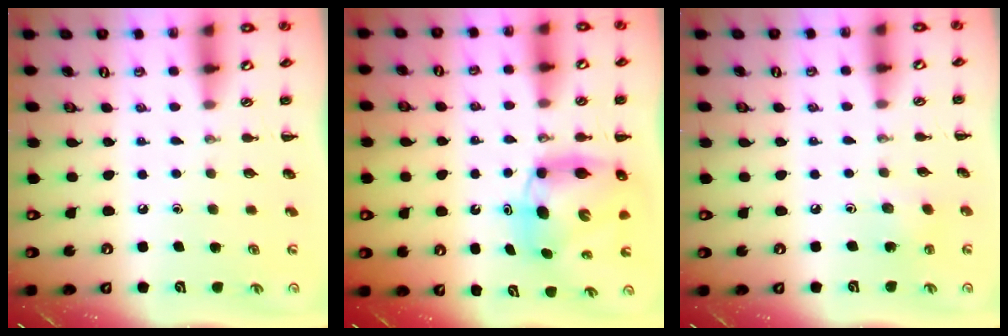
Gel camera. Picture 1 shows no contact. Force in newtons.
{"total": 7.8, "press": 7.3, "slide": 2.6}
{"total": 2.2, "press": 2.1, "slide": 0.7}